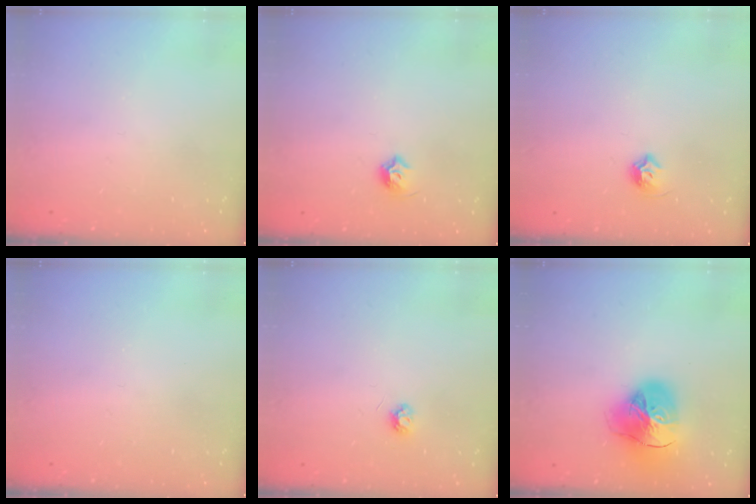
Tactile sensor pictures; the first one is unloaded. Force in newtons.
{"total": 5.6, "press": 5.5, "slide": 1.3}
{"total": 6.0, "press": 5.9, "slide": 1.1}
{"total": 0.0}
{"total": 4.2, "press": 4.2, "slide": 0.6}
{"total": 23.3, "press": 23.2, "slide": 2.4}